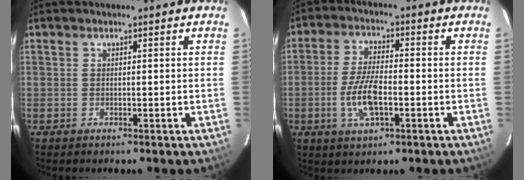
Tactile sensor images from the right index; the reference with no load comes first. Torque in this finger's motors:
{"motor_torque": [1.48, -0.22, 0.68, 0.08]}